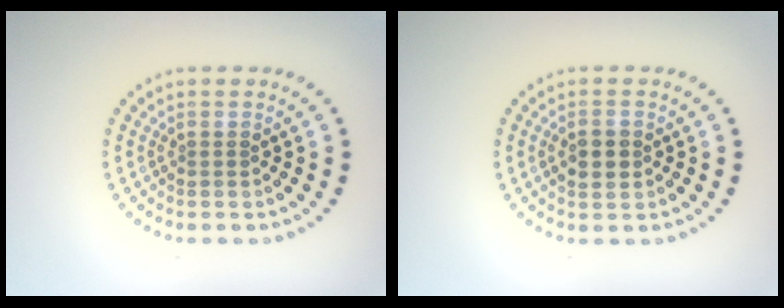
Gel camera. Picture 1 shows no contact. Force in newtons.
{"total": 2.1, "press": 2.1, "slide": 0.1}